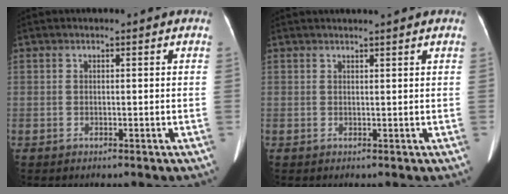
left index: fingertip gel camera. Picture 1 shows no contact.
{"total": 2.9, "force": [2.6, 0.0, 1.3], "torque": [-0.017, 0.024, 0.034]}